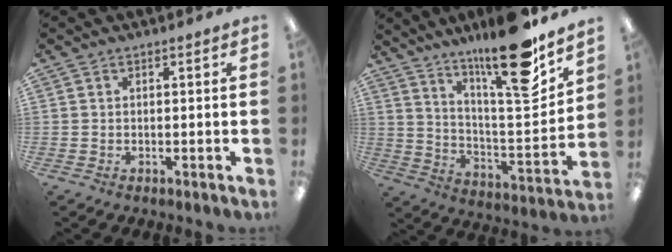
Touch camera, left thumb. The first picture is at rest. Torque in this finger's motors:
{"motor_torque": [0.37, 0.38, 1.57, -1.20, 0.18]}